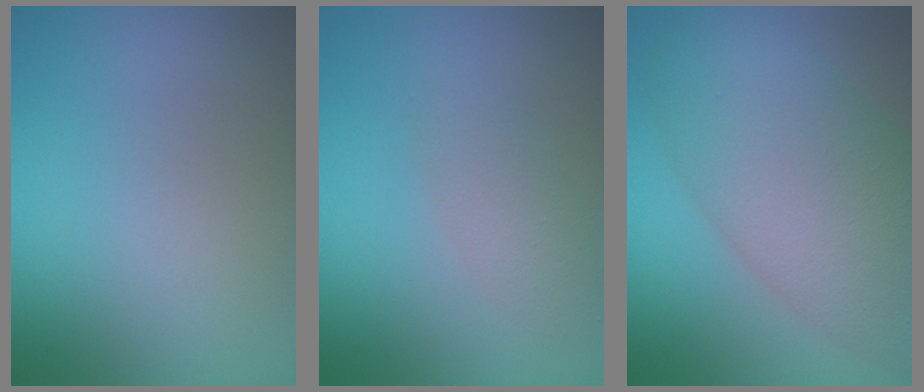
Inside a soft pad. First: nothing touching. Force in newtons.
{"total": 2.1, "press": 2.1, "slide": 0.1}
{"total": 9.8, "press": 9.8, "slide": 0.4}